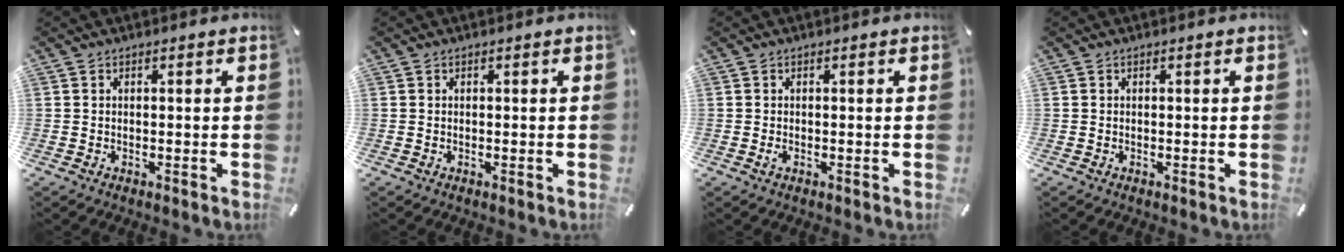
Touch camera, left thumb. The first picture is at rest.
{"total": 0.0}
{"total": 1.0, "force": [-0.3, 0.3, 0.9], "torque": [-0.017, -0.001, -0.004]}
{"total": 0.0}